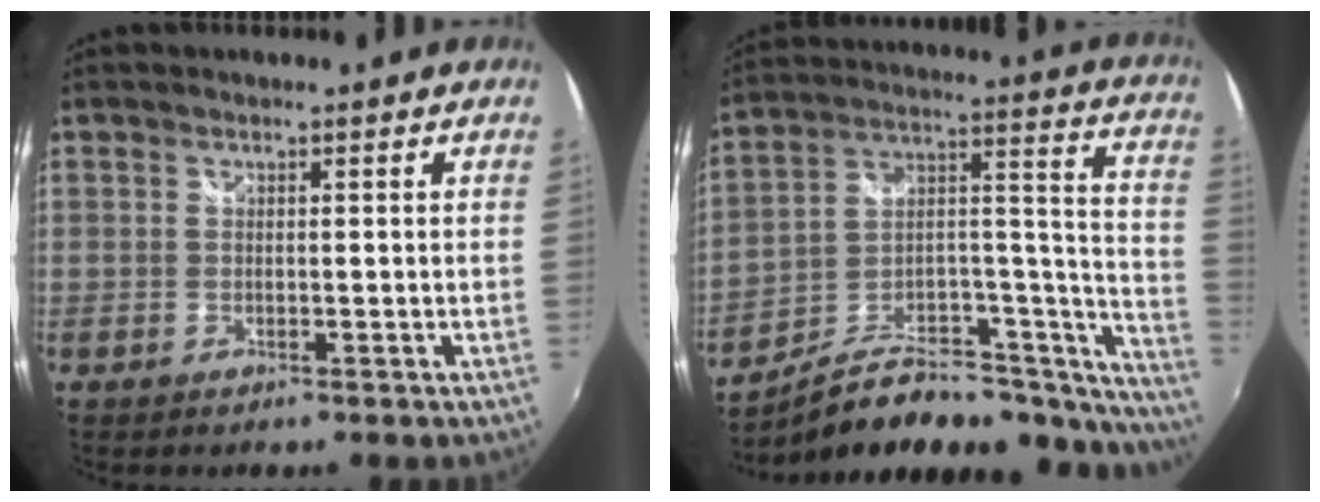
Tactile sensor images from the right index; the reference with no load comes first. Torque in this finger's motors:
{"motor_torque": [-0.57, -0.68, 0.35, 0.00]}